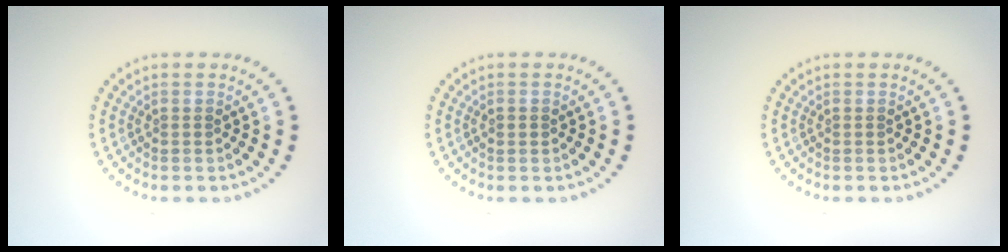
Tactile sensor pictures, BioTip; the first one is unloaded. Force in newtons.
{"total": 0.8, "press": 0.8, "slide": 0.2}
{"total": 0.0}